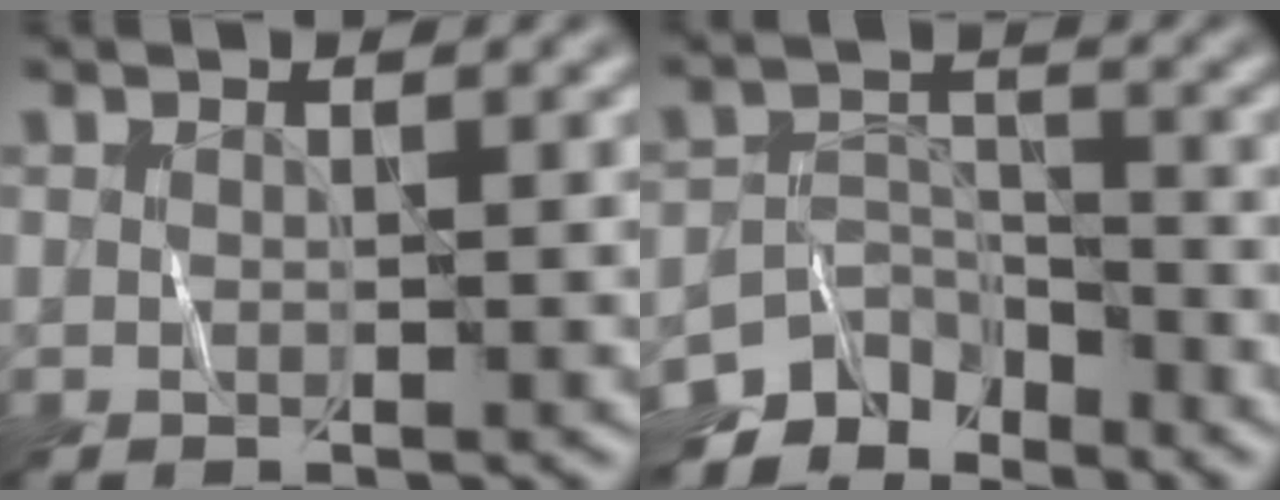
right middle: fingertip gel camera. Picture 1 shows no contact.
{"total": 5.7, "force": [-4.6, 2.8, 1.5], "torque": [-0.019, -0.007, -0.086]}